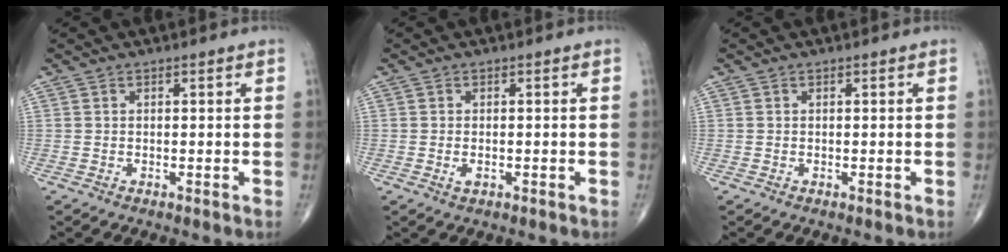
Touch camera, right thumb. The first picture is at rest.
{"total": 1.5, "force": [-0.4, 0.7, 1.2], "torque": [-0.021, -0.001, -0.007]}
{"total": 0.0}